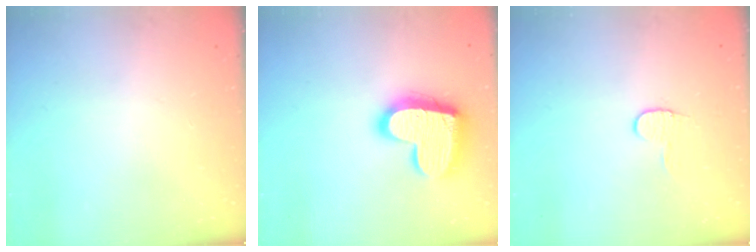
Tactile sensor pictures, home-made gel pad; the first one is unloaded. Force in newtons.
{"total": 18.3, "press": 18.3, "slide": 1.2}
{"total": 5.7, "press": 5.7, "slide": 0.5}